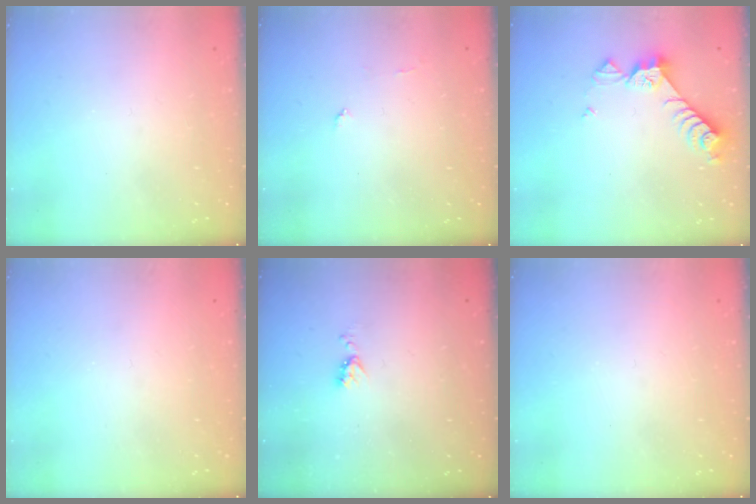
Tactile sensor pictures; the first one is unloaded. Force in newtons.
{"total": 4.4, "press": 4.4, "slide": 0.5}
{"total": 8.2, "press": 8.1, "slide": 0.8}
{"total": 0.0}
{"total": 4.3, "press": 4.3, "slide": 0.7}
{"total": 0.0}